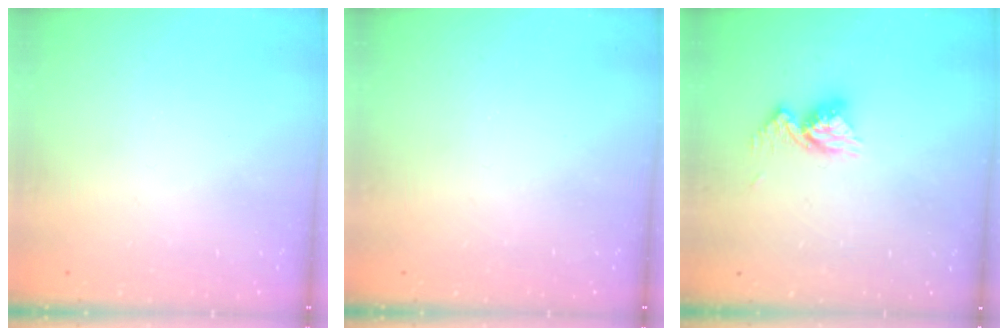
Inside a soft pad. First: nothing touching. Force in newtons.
{"total": 0.0}
{"total": 10.2, "press": 10.1, "slide": 1.0}